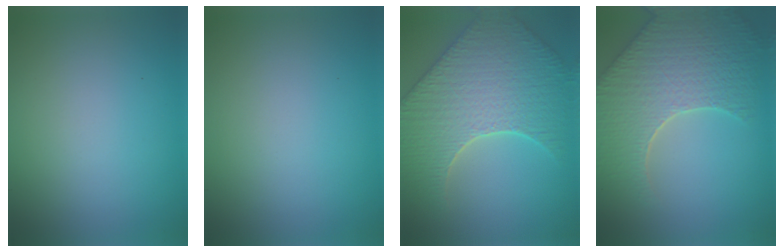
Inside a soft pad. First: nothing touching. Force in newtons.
{"total": 0.0}
{"total": 7.9, "press": 6.8, "slide": 4.1}
{"total": 9.0, "press": 6.4, "slide": 6.3}